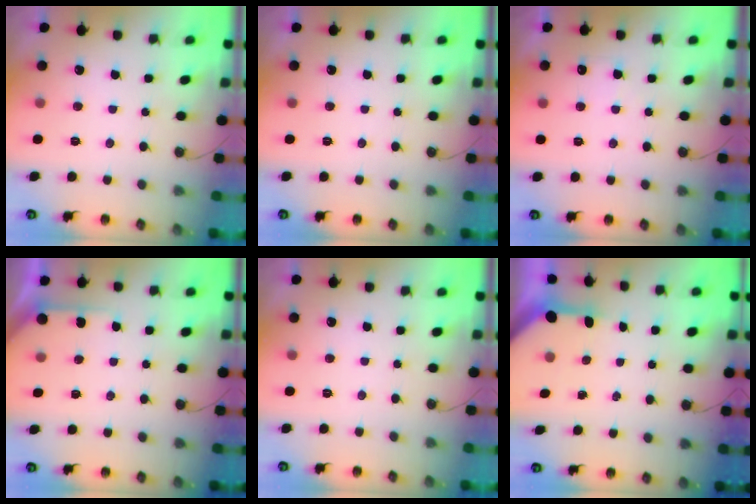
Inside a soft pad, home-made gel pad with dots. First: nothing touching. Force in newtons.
{"total": 0.0}
{"total": 4.0, "press": 4.0, "slide": 0.8}
{"total": 4.3, "press": 4.3, "slide": 0.2}
{"total": 0.0}
{"total": 3.0, "press": 3.0, "slide": 0.2}